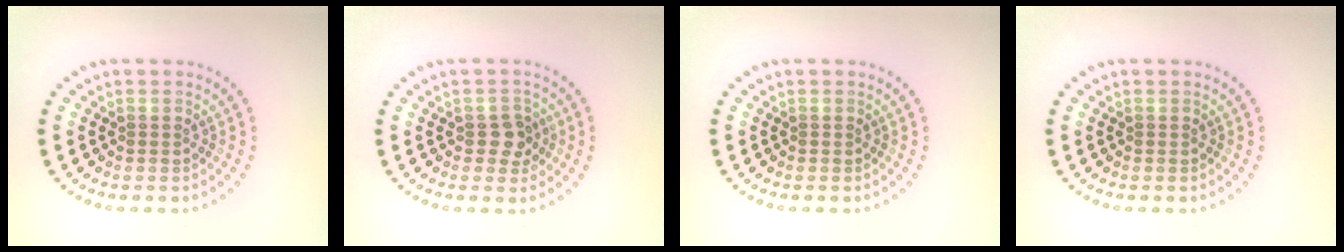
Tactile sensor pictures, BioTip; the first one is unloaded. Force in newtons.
{"total": 2.0, "press": 2.0, "slide": 0.6}
{"total": 0.0}
{"total": 0.0}